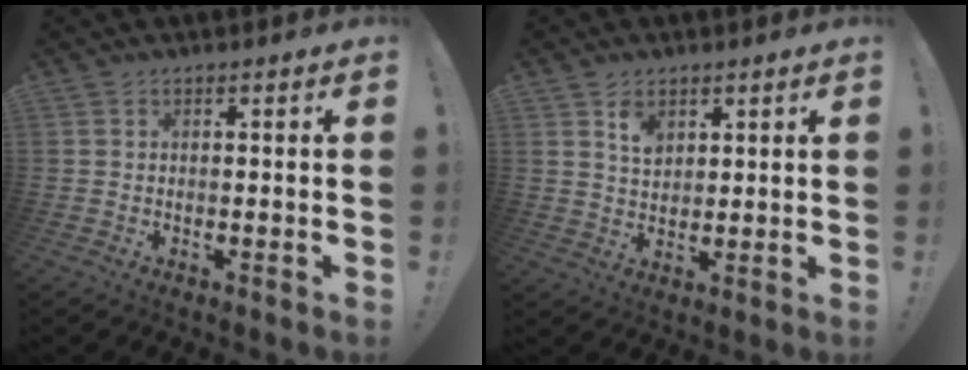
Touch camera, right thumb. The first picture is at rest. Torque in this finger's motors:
{"motor_torque": [0.77, 1.19, 0.22, -0.51, 0.00]}